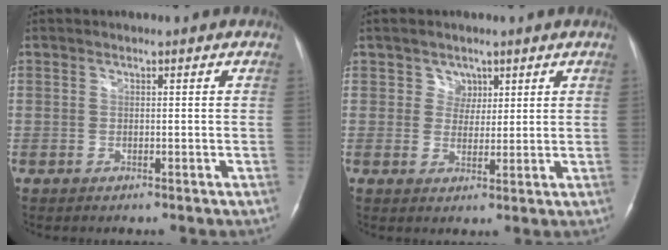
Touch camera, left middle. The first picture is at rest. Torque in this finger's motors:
{"motor_torque": [-0.21, -0.11, -0.10, -0.01]}